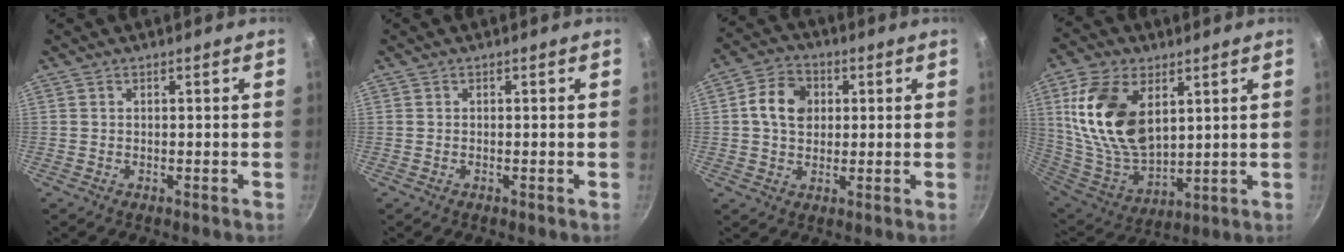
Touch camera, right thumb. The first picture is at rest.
{"total": 0.0}
{"total": 8.4, "force": [1.4, 6.5, 5.2], "torque": [-0.071, 0.010, 0.013]}
{"total": 19.8, "force": [6.1, 11.8, 14.7], "torque": [-0.262, -0.033, 0.130]}